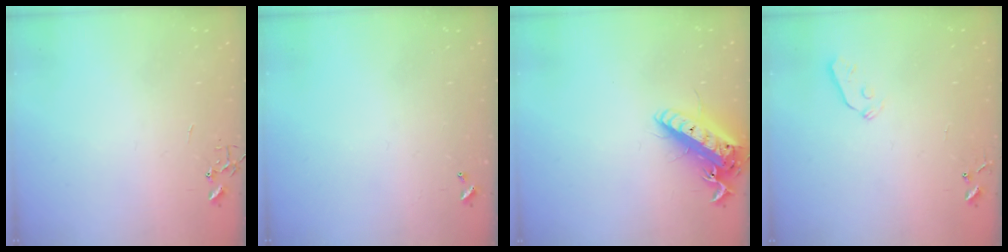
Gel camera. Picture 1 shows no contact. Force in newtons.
{"total": 0.0}
{"total": 16.4, "press": 16.0, "slide": 3.4}
{"total": 3.7, "press": 3.6, "slide": 0.7}